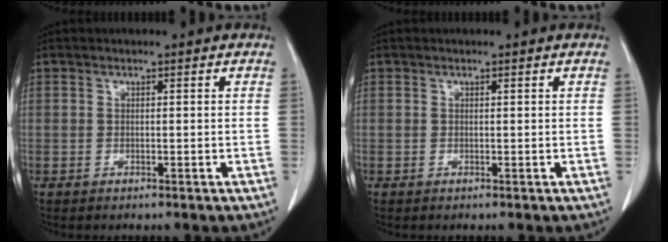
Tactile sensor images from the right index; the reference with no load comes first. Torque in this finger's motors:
{"motor_torque": [0.06, 0.00, 0.04, 0.01]}